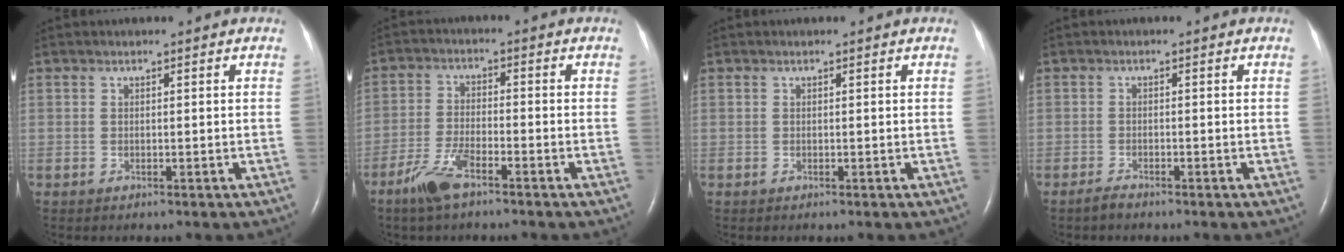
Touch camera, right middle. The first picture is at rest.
{"total": 5.9, "force": [-4.1, 1.2, 4.0], "torque": [-0.096, -0.007, -0.081]}
{"total": 0.0}
{"total": 1.3, "force": [-1.2, 0.2, 0.5], "torque": [-0.018, -0.003, -0.022]}